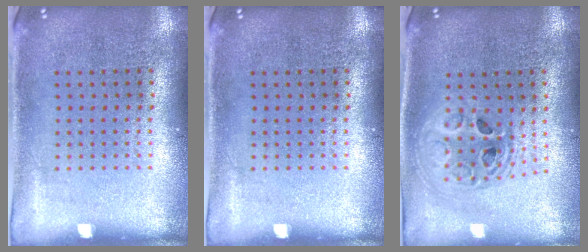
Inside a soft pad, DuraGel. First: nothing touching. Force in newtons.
{"total": 0.0}
{"total": 1.9, "press": 1.5, "slide": 1.1}